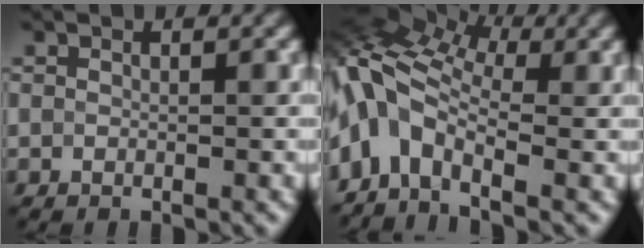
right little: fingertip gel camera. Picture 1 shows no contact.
{"total": 8.2, "force": [-0.7, 5.2, 6.2], "torque": [-0.126, 0.007, -0.035]}